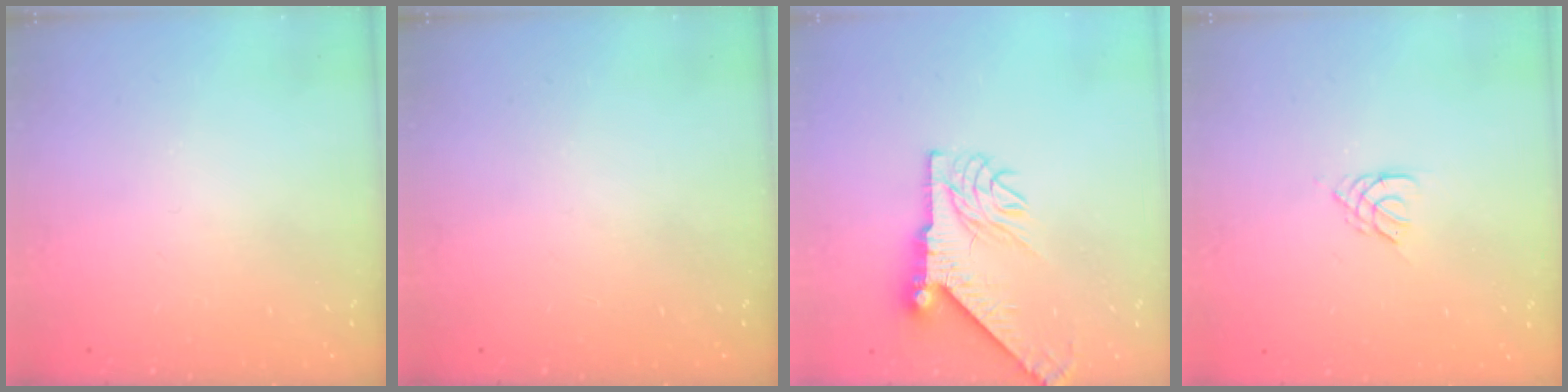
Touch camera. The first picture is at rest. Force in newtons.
{"total": 0.0}
{"total": 10.2, "press": 10.1, "slide": 1.6}
{"total": 2.6, "press": 2.5, "slide": 0.5}